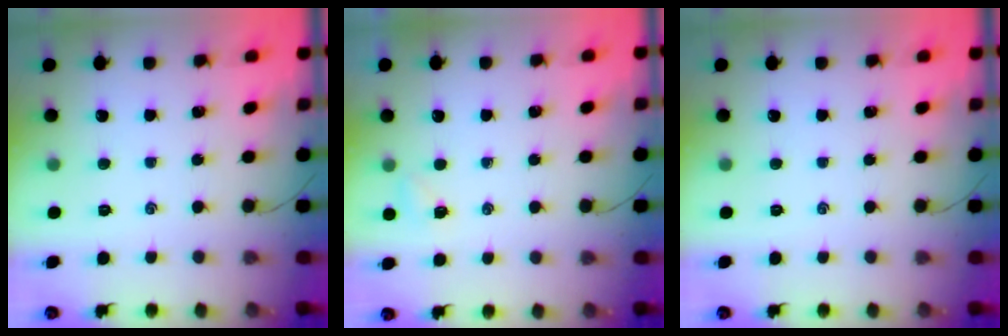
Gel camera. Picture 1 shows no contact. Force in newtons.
{"total": 3.2, "press": 3.0, "slide": 1.0}
{"total": 0.0}